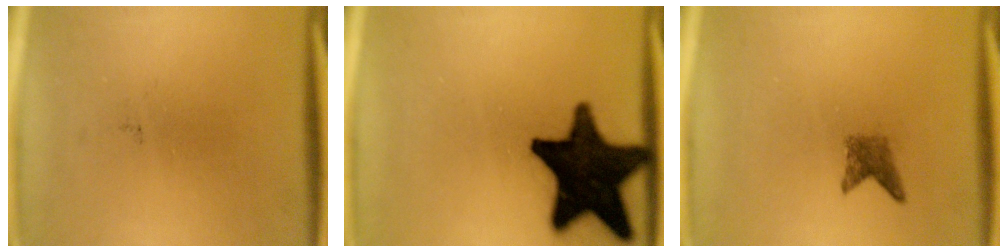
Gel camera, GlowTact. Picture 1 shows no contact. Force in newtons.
{"total": 19.3}
{"total": 2.0}